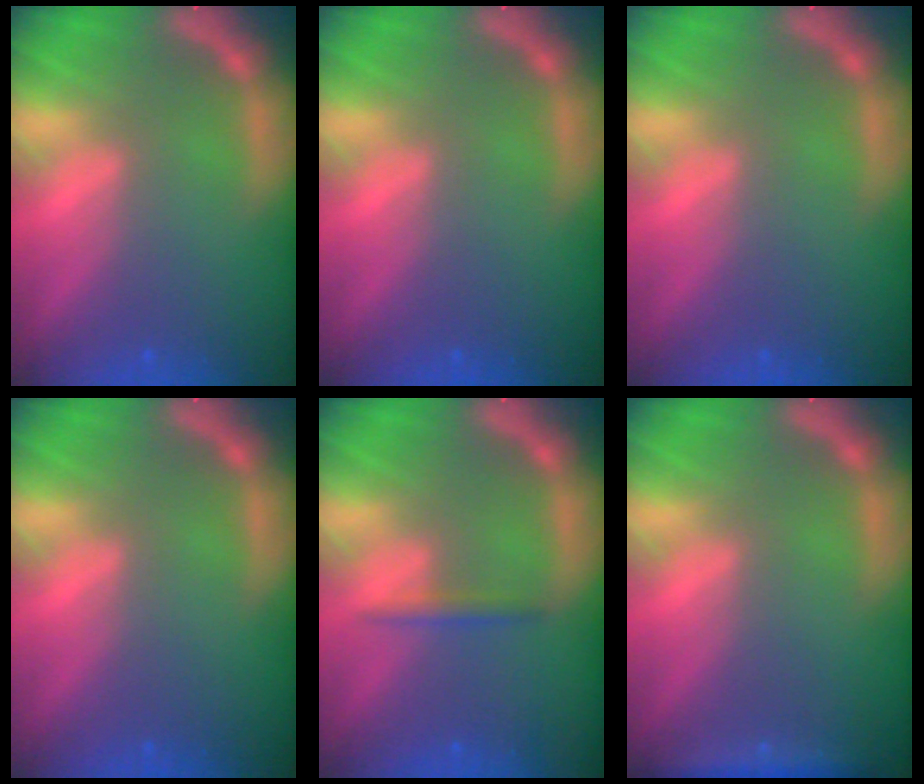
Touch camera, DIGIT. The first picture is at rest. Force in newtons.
{"total": 0.0}
{"total": 0.0}
{"total": 0.0}
{"total": 1.4}
{"total": 2.4}